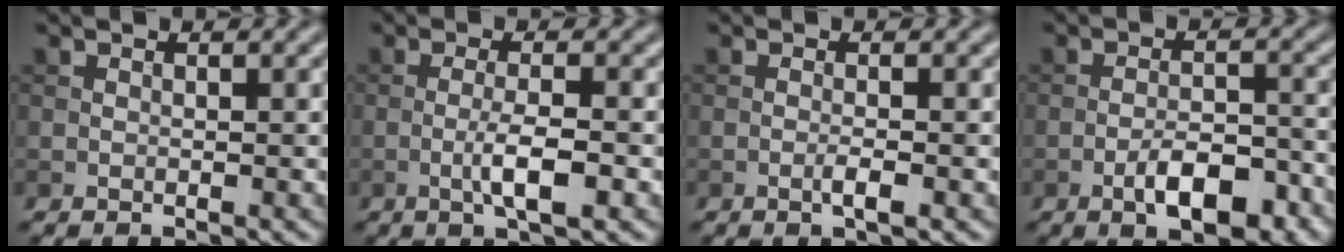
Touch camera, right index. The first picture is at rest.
{"total": 3.5, "force": [-1.0, 0.6, 3.2], "torque": [-0.059, 0.001, -0.021]}
{"total": 1.4, "force": [-0.6, 0.2, 1.3], "torque": [-0.022, 0.000, -0.013]}
{"total": 5.8, "force": [-2.9, 2.2, 4.5], "torque": [-0.068, 0.004, -0.044]}